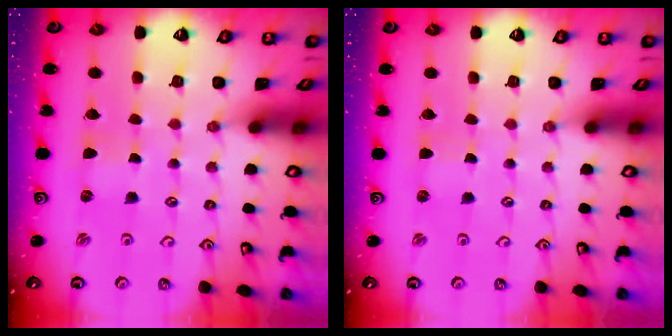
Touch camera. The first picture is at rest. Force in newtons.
{"total": 0.0}